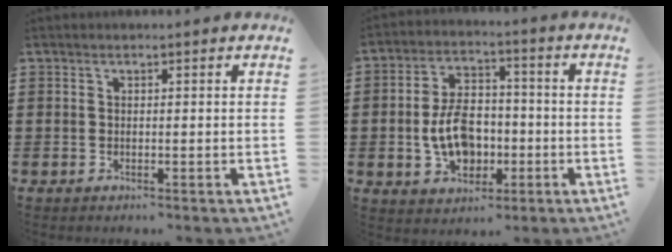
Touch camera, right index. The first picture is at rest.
{"total": 8.7, "force": [-1.7, 5.7, 6.3], "torque": [-0.110, -0.001, -0.036]}